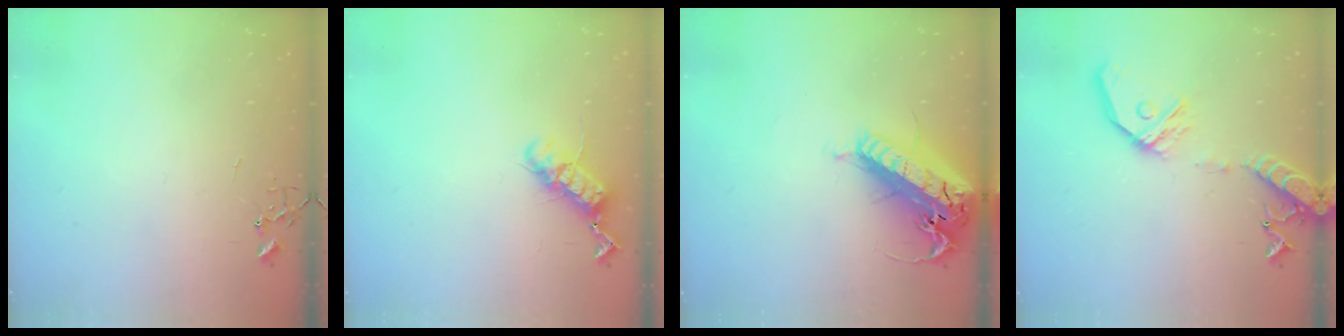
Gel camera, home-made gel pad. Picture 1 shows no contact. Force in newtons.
{"total": 11.8, "press": 11.7, "slide": 1.4}
{"total": 26.2, "press": 25.6, "slide": 5.5}
{"total": 16.3, "press": 16.0, "slide": 3.2}